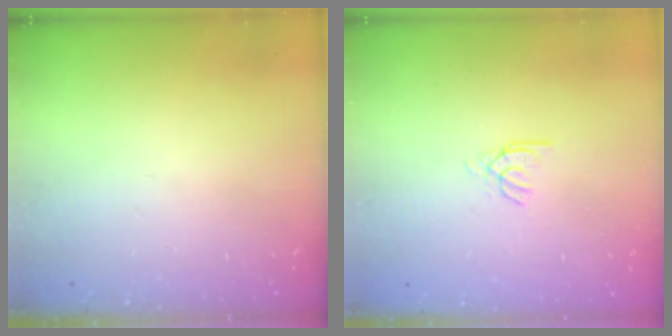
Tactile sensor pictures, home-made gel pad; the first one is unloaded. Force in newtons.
{"total": 2.4, "press": 2.4, "slide": 0.4}